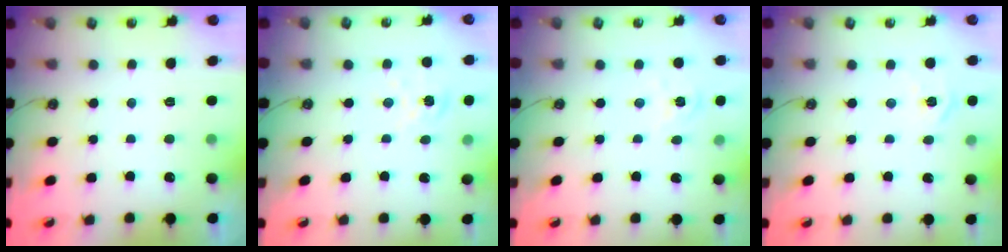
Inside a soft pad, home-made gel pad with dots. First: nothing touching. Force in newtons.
{"total": 2.3, "press": 2.3, "slide": 0.3}
{"total": 3.4, "press": 3.4, "slide": 0.1}
{"total": 5.8, "press": 5.7, "slide": 0.7}